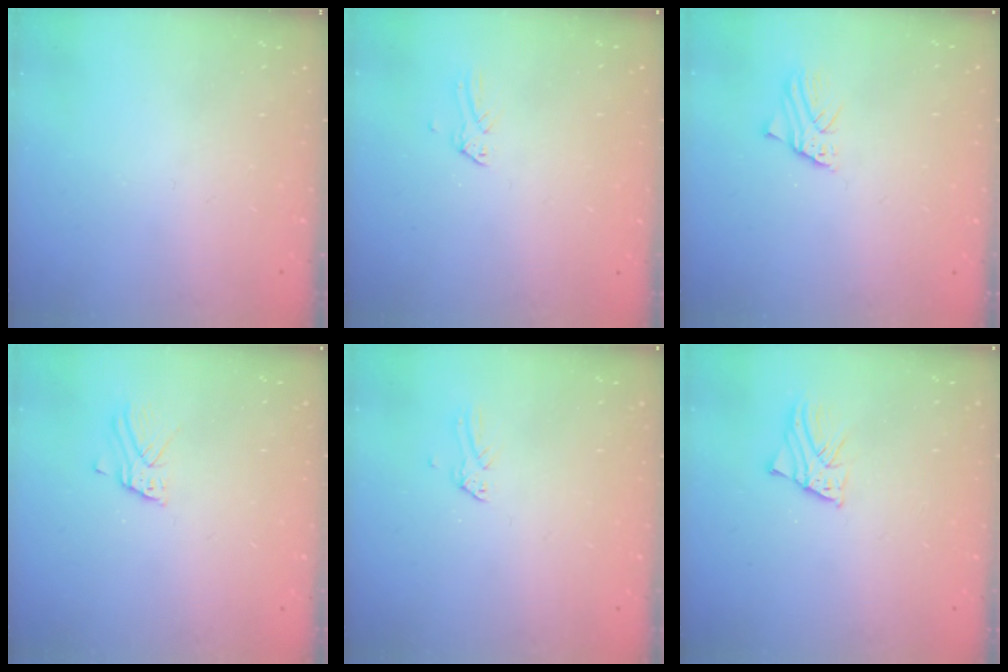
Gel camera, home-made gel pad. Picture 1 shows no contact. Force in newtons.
{"total": 0.0}
{"total": 1.8, "press": 1.8, "slide": 0.2}
{"total": 4.2, "press": 4.2, "slide": 0.2}
{"total": 0.0}
{"total": 2.1, "press": 2.1, "slide": 0.2}